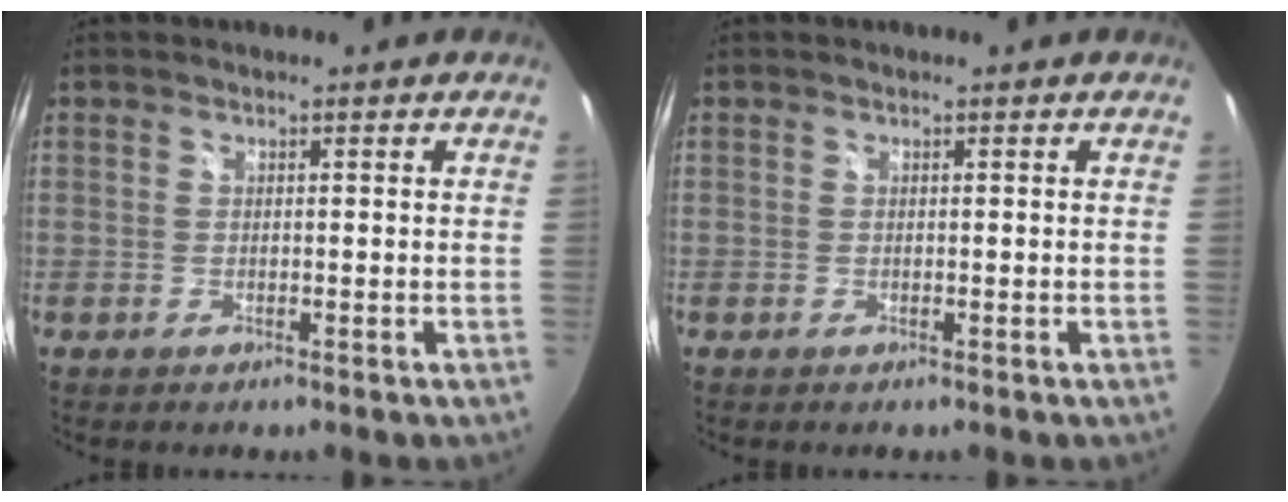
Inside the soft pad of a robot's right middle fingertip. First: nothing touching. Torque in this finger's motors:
{"motor_torque": [-0.05, -0.05, 0.01, 0.01]}